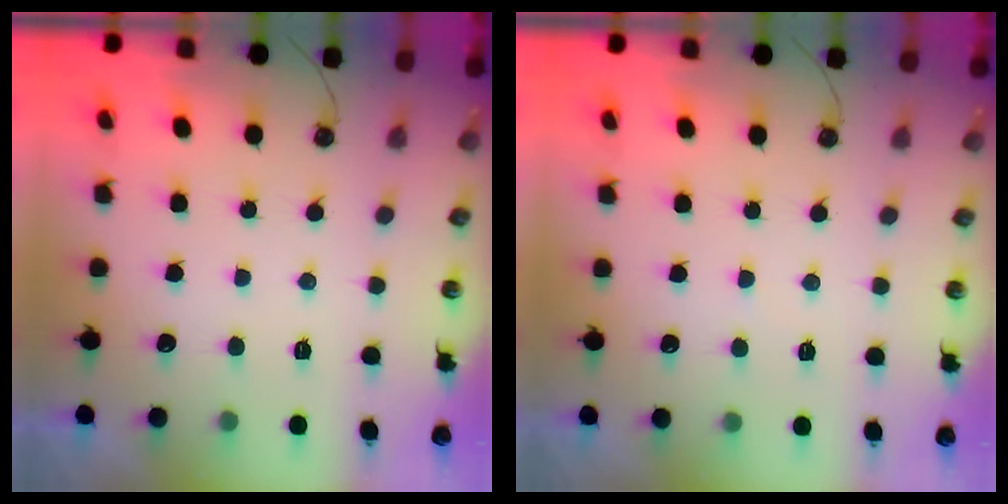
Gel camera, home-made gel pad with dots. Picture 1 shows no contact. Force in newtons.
{"total": 2.9, "press": 2.9, "slide": 0.4}